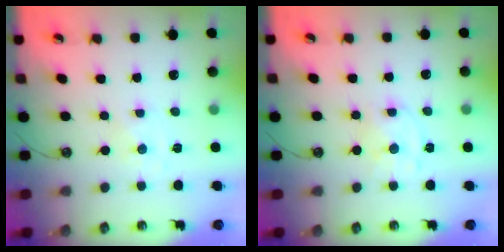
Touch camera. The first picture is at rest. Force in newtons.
{"total": 5.7, "press": 5.7, "slide": 0.4}